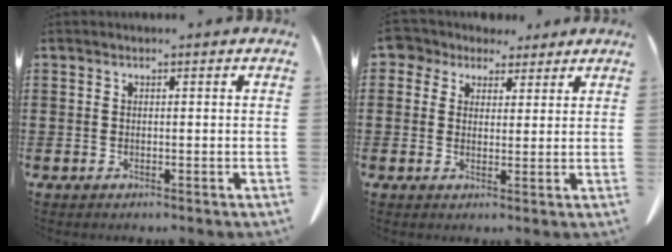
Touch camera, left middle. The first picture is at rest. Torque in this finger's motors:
{"motor_torque": [-0.26, 0.10, 0.10, 0.00]}